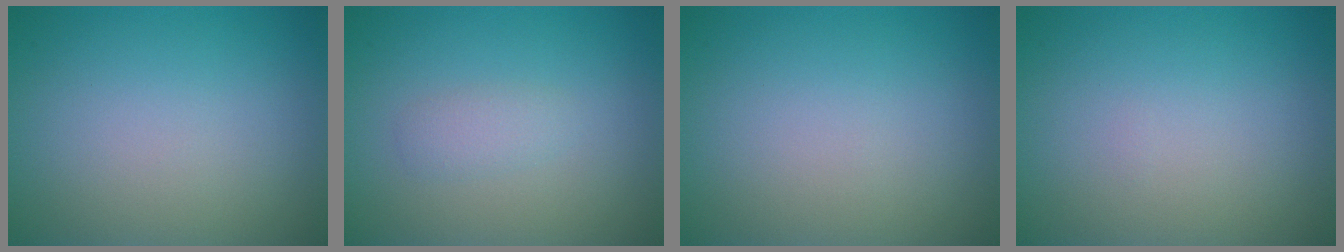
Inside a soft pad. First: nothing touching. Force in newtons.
{"total": 1.2, "press": 1.2, "slide": 0.1}
{"total": 0.0}
{"total": 0.0}